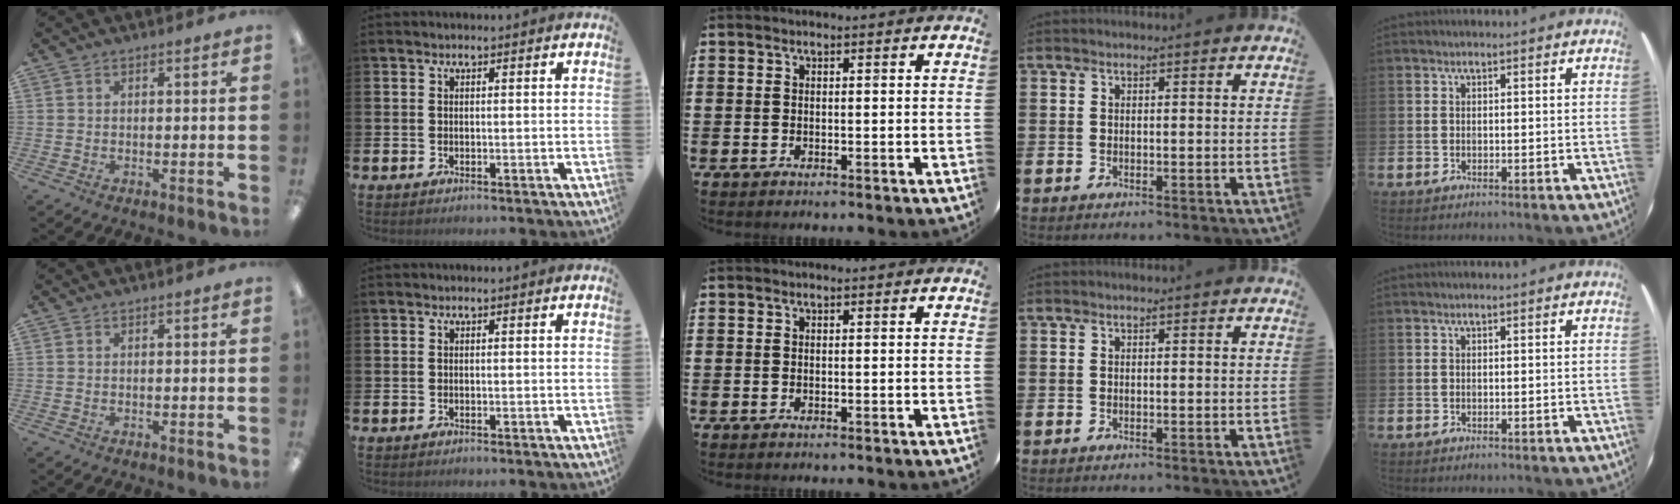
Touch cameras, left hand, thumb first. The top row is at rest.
{}